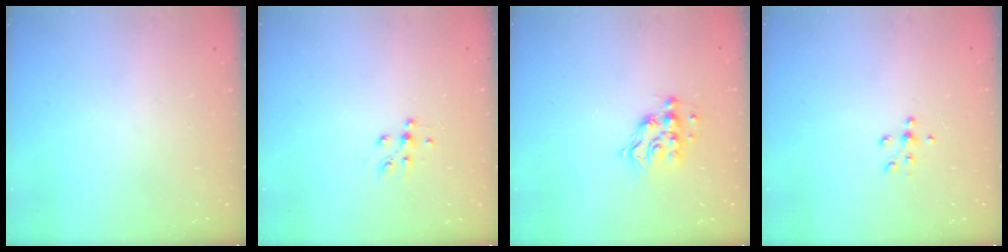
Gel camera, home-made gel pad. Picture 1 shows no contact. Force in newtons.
{"total": 7.5, "press": 7.4, "slide": 1.0}
{"total": 8.6, "press": 8.6, "slide": 0.5}
{"total": 4.8, "press": 4.6, "slide": 1.1}